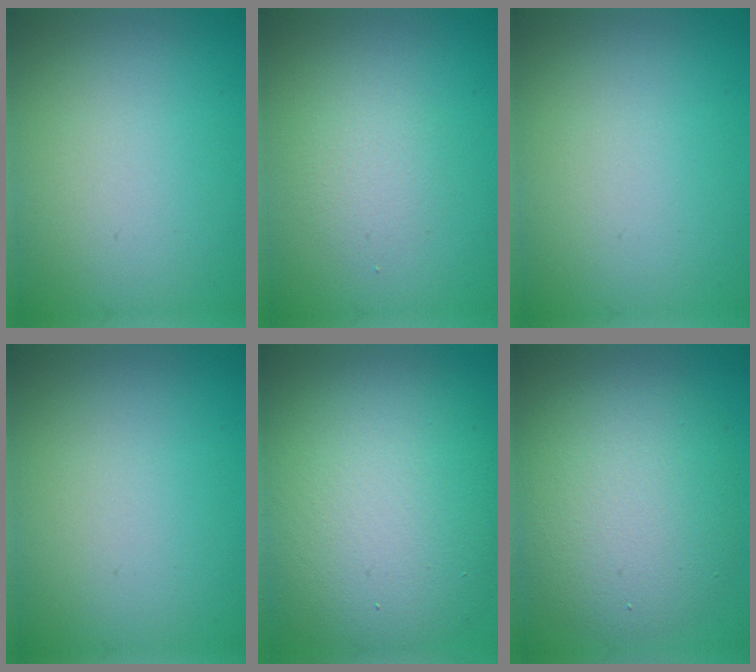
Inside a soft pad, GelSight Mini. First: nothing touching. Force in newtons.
{"total": 1.7, "press": 1.7, "slide": 0.2}
{"total": 0.0}
{"total": 0.0}
{"total": 12.7, "press": 12.6, "slide": 0.6}
{"total": 7.5, "press": 7.5, "slide": 0.4}